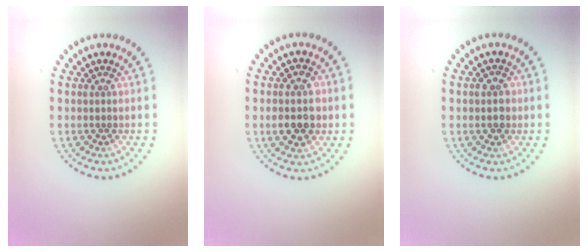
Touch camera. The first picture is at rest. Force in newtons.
{"total": 4.0, "press": 4.0, "slide": 0.2}
{"total": 1.6, "press": 1.6, "slide": 0.2}